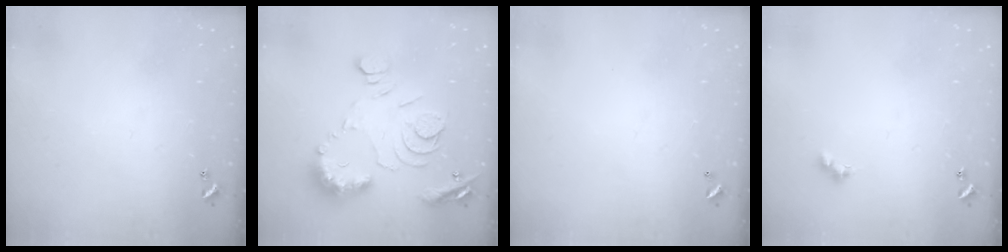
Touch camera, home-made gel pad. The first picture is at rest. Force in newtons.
{"total": 11.6, "press": 11.5, "slide": 1.2}
{"total": 2.9, "press": 2.9, "slide": 0.1}
{"total": 3.0, "press": 2.9, "slide": 0.5}